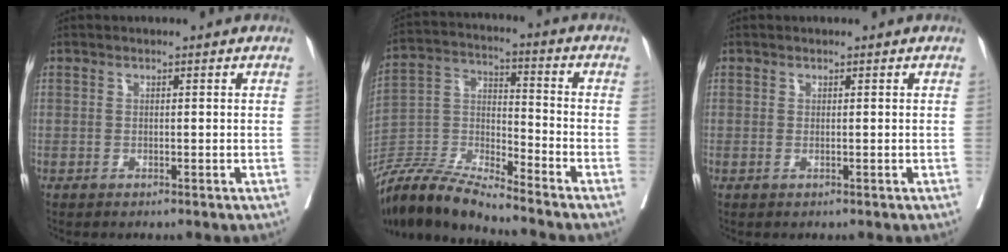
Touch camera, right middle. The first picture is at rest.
{"total": 12.6, "force": [-11.6, 0.4, 5.0], "torque": [-0.094, 0.005, -0.224]}
{"total": 0.0}